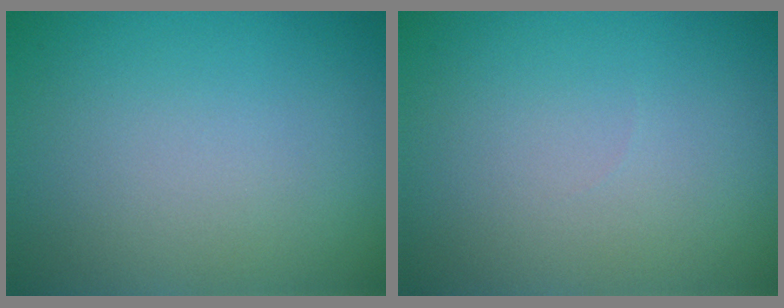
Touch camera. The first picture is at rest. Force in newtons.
{"total": 0.0}